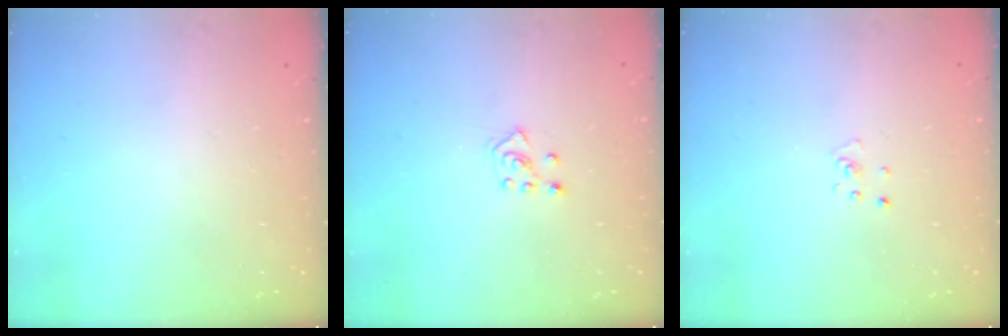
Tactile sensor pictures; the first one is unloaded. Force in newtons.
{"total": 4.6, "press": 4.5, "slide": 0.8}
{"total": 2.6, "press": 2.6, "slide": 0.3}